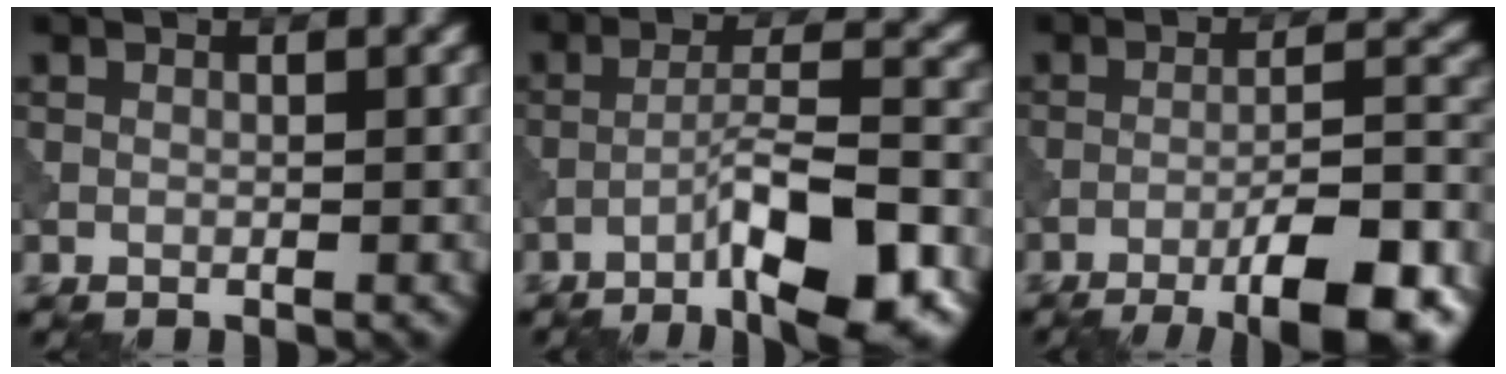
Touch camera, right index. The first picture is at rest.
{"total": 8.7, "force": [-4.8, 1.6, 7.1], "torque": [-0.116, 0.014, -0.079]}
{"total": 9.7, "force": [-5.9, 2.0, 7.4], "torque": [-0.103, 0.012, -0.087]}